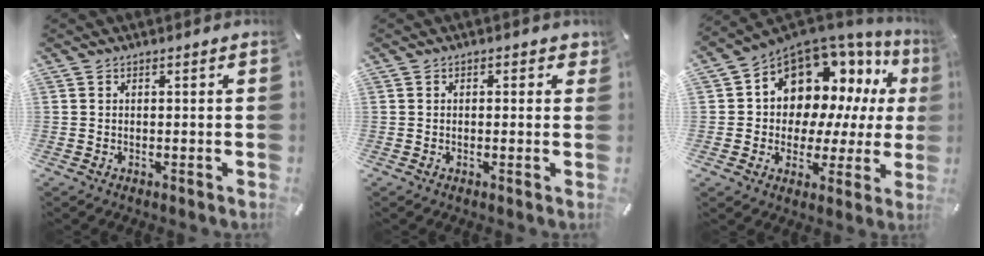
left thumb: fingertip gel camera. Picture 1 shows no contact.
{"total": 1.2, "force": [0.1, 0.8, 0.8], "torque": [0.001, 0.000, -0.003]}
{"total": 12.5, "force": [7.0, 9.1, 4.9], "torque": [-0.090, -0.061, 0.133]}